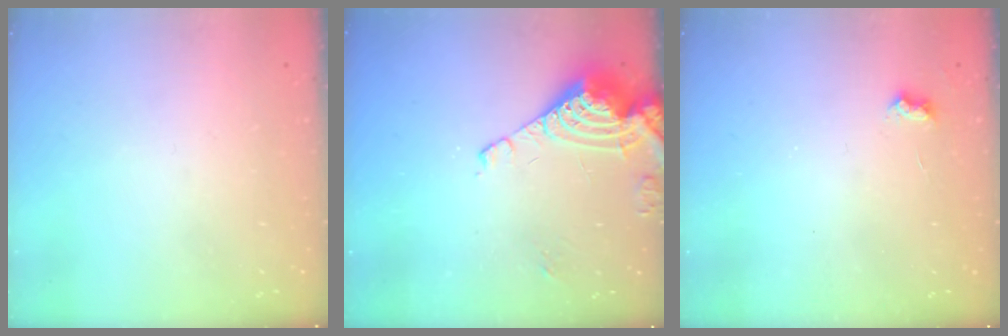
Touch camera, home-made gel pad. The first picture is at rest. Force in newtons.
{"total": 11.6, "press": 11.5, "slide": 1.3}
{"total": 3.9, "press": 3.9, "slide": 0.5}